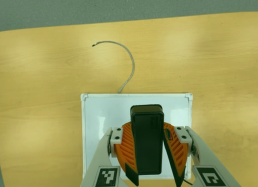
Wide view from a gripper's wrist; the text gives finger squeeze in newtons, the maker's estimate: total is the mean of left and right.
{"total": 10.0, "left": 9.8, "right": 10.1}